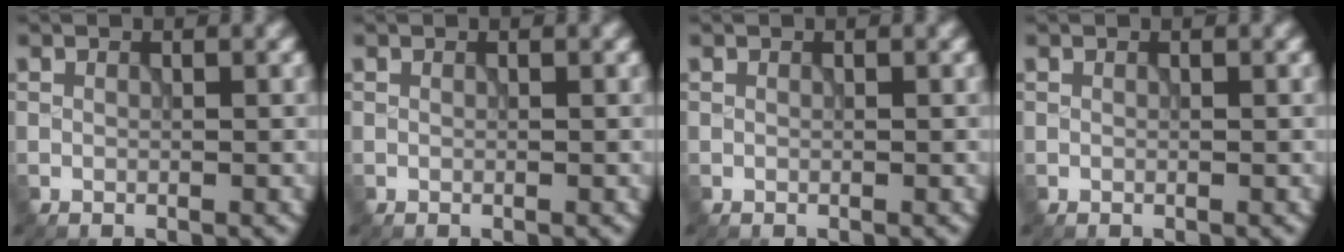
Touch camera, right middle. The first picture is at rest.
{"total": 0.0}
{"total": 0.0}
{"total": 0.0}